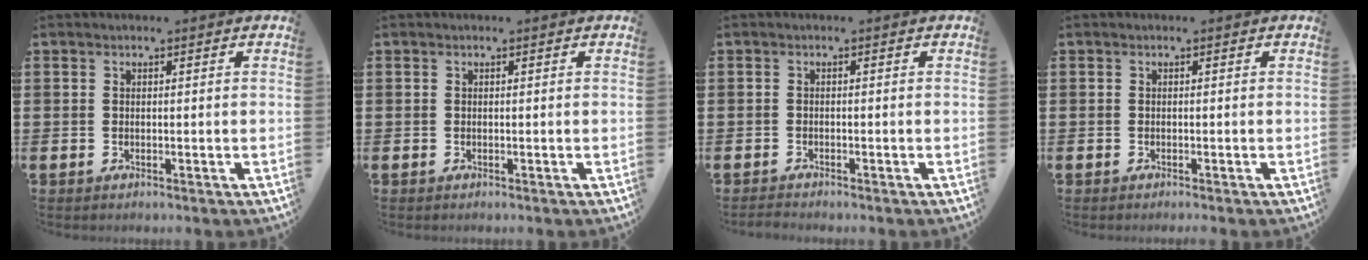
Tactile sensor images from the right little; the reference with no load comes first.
{"total": 0.0}
{"total": 0.7, "force": [-0.7, 0.1, 0.2], "torque": [-0.005, -0.003, -0.014]}
{"total": 0.0}